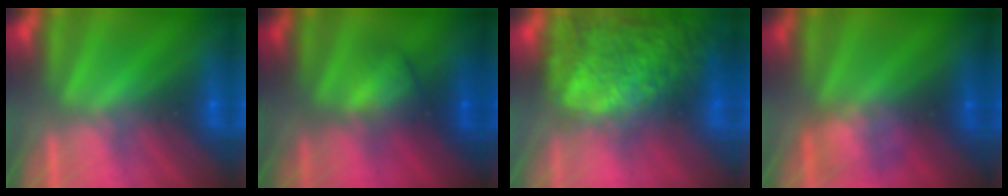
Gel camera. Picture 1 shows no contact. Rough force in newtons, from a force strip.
{"total": 2.0}
{"total": 7.8}
{"total": 2.4}